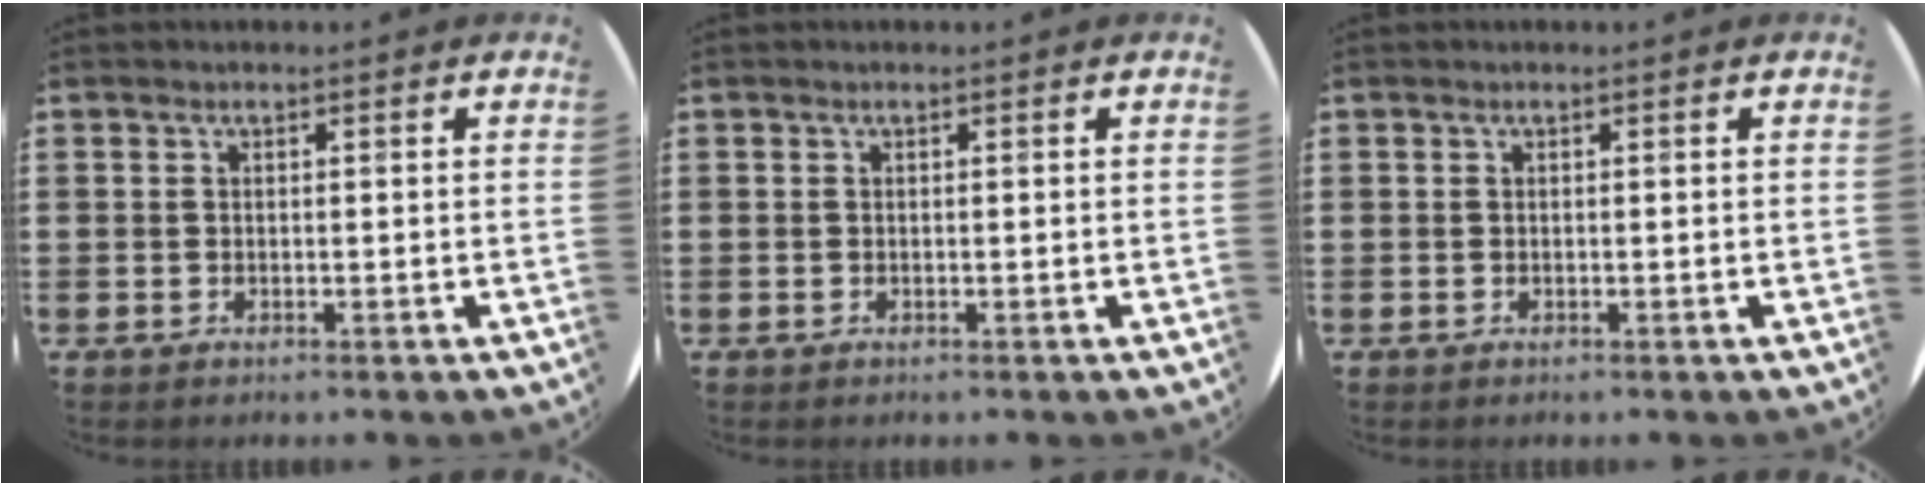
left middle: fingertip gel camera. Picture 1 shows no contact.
{"total": 0.0}
{"total": 0.0}